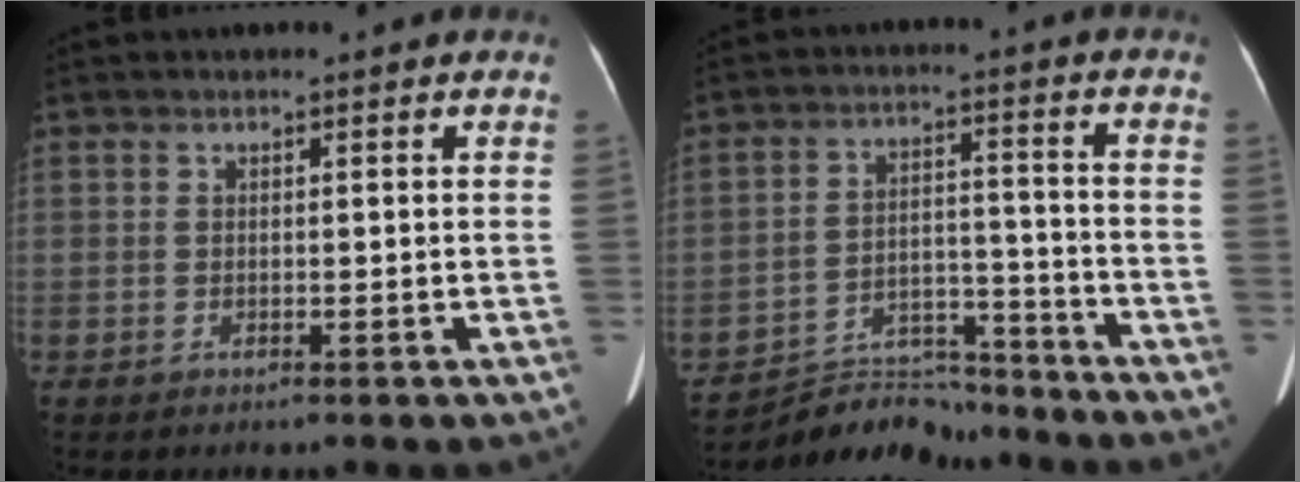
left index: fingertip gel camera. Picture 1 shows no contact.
{"total": 10.2, "force": [-9.9, 2.2, 0.1], "torque": [-0.004, 0.025, -0.163]}